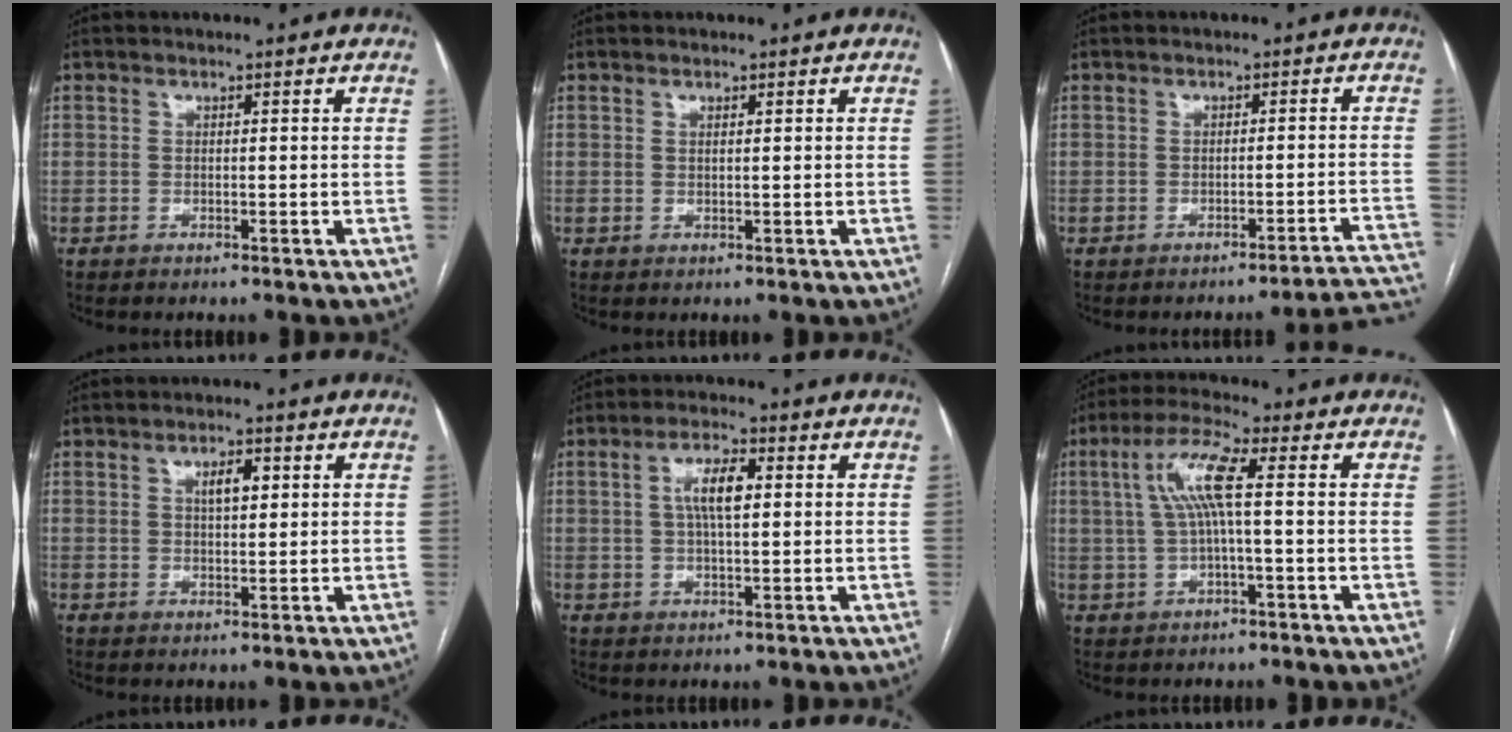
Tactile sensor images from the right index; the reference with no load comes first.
{"total": 0.7, "force": [0.3, 0.2, 0.6], "torque": [-0.013, 0.000, 0.005]}
{"total": 8.1, "force": [-7.9, -0.6, 1.3], "torque": [0.014, 0.017, -0.093]}
{"total": 3.4, "force": [1.1, 1.4, 2.9], "torque": [-0.048, 0.005, 0.019]}
{"total": 5.7, "force": [1.0, 1.7, 5.4], "torque": [-0.107, 0.012, 0.019]}
{"total": 7.5, "force": [0.9, 0.7, 7.4], "torque": [-0.153, 0.022, 0.019]}